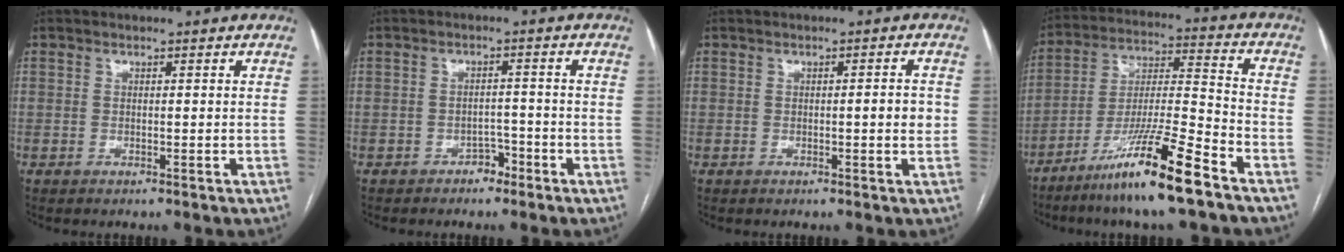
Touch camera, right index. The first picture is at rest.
{"total": 2.4, "force": [-1.8, 1.4, 0.8], "torque": [-0.009, 0.007, -0.026]}
{"total": 2.5, "force": [-0.2, 0.3, 2.4], "torque": [-0.034, 0.001, -0.003]}
{"total": 15.3, "force": [-10.1, -0.2, 11.4], "torque": [-0.222, -0.026, -0.184]}